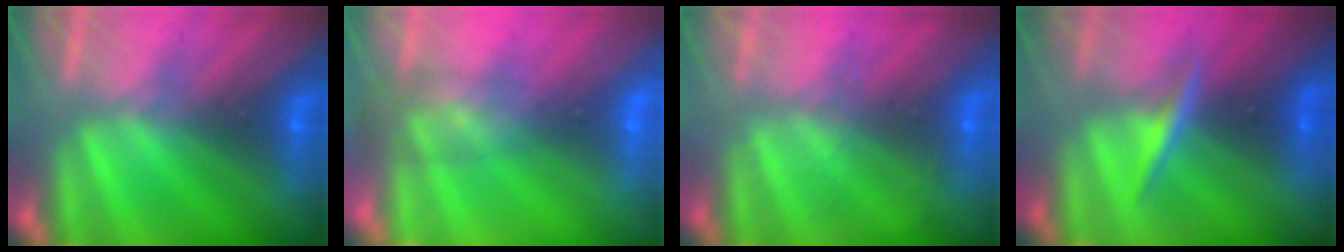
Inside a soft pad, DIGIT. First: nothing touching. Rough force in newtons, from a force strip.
{"total": 7.1}
{"total": 1.9}
{"total": 2.6}